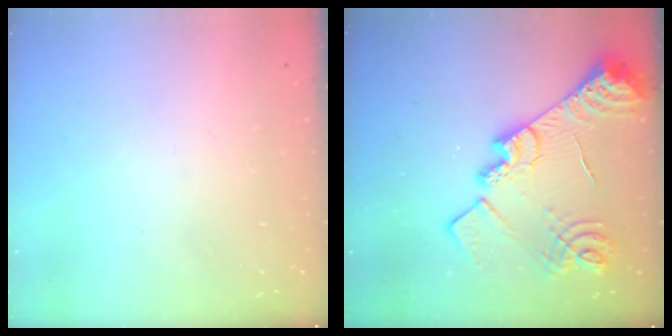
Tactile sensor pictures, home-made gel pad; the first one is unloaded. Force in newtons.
{"total": 20.8, "press": 20.8, "slide": 1.5}